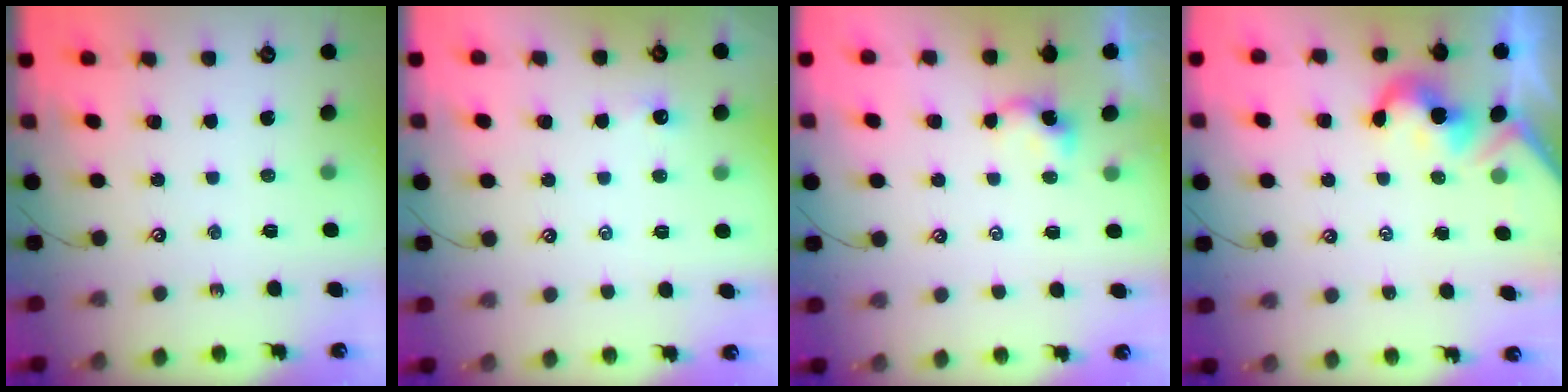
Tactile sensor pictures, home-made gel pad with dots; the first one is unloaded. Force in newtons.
{"total": 2.4, "press": 2.3, "slide": 0.3}
{"total": 2.8, "press": 2.8, "slide": 0.0}
{"total": 2.1, "press": 2.1, "slide": 0.3}